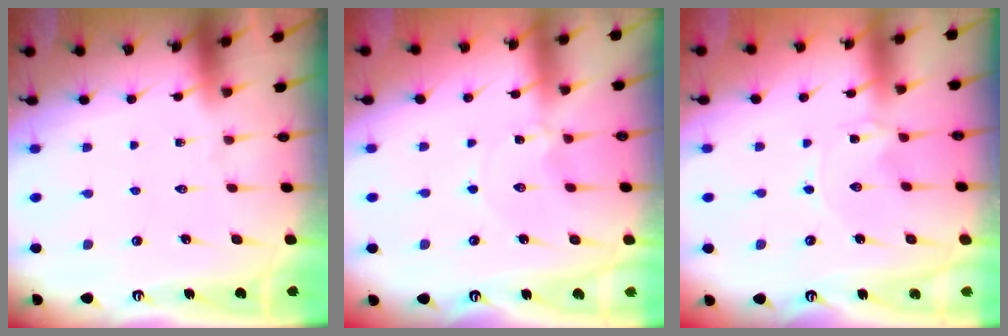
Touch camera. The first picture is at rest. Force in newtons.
{"total": 0.0}
{"total": 0.0}